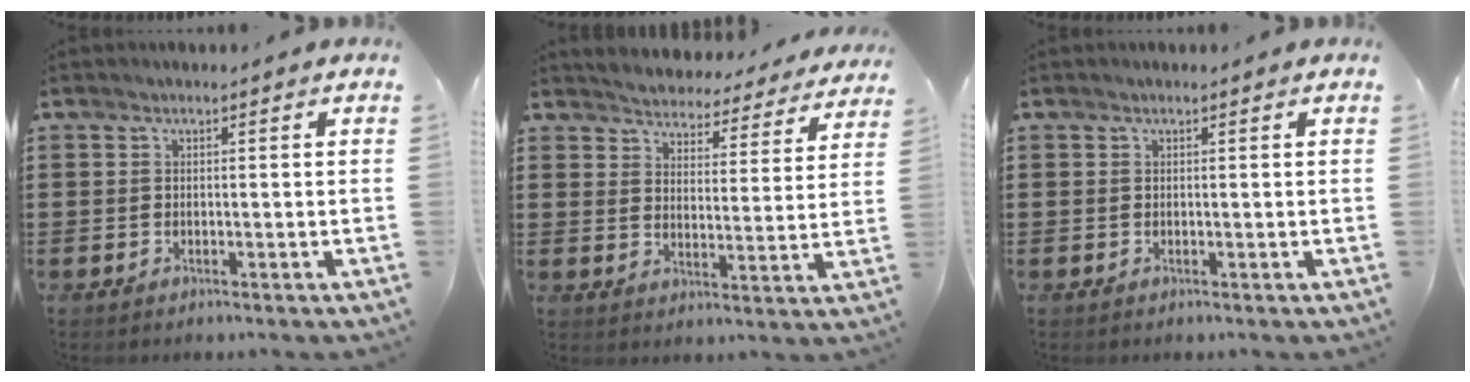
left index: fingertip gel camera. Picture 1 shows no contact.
{"total": 4.0, "force": [4.0, -0.1, -0.4], "torque": [-0.020, -0.037, 0.064]}
{"total": 0.0}